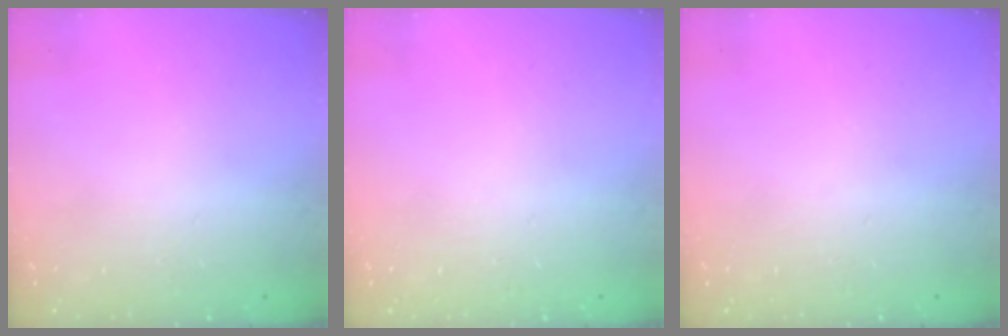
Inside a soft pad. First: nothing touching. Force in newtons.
{"total": 0.0}
{"total": 0.0}